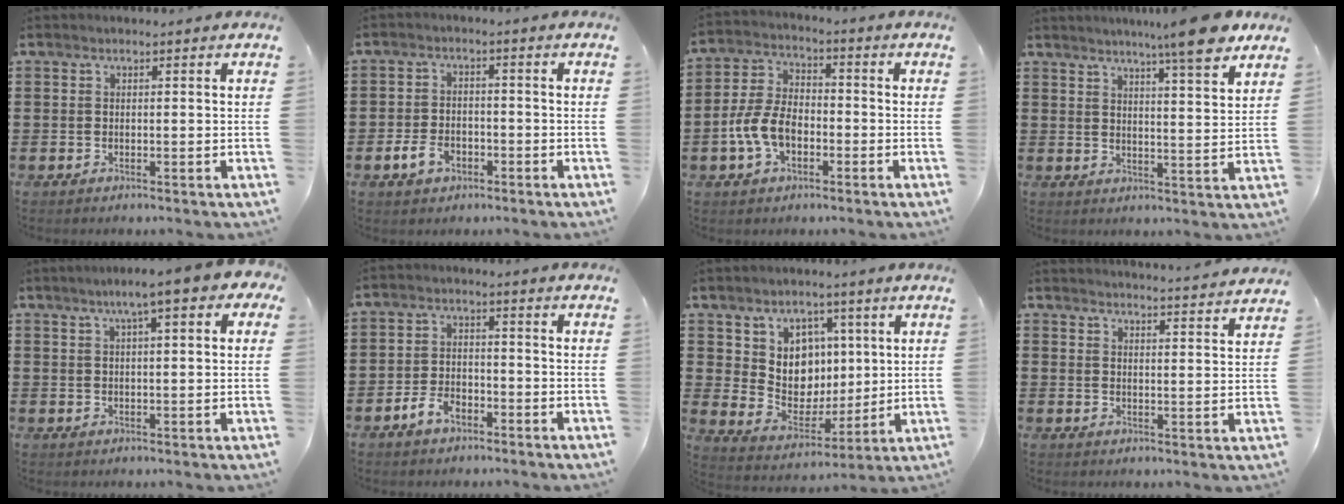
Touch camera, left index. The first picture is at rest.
{"total": 4.1, "force": [-2.2, 2.6, 2.3], "torque": [-0.056, 0.001, -0.045]}
{"total": 7.4, "force": [-2.8, 4.4, 5.3], "torque": [-0.141, 0.003, -0.063]}
{"total": 8.9, "force": [7.2, 0.0, 5.3], "torque": [-0.089, -0.029, 0.121]}
{"total": 5.4, "force": [2.6, 0.6, 4.7], "torque": [-0.088, 0.003, 0.041]}
{"total": 3.8, "force": [-2.9, 1.9, 1.7], "torque": [-0.039, 0.009, -0.059]}
{"total": 8.3, "force": [2.8, 7.5, 2.2], "torque": [-0.062, -0.023, 0.055]}
{"total": 3.5, "force": [3.4, -0.9, 0.0], "torque": [-0.012, -0.027, 0.058]}